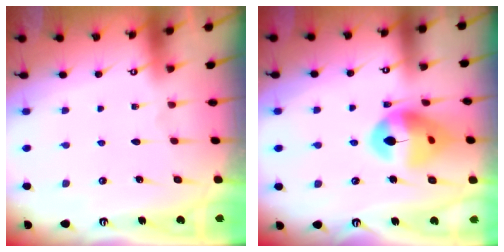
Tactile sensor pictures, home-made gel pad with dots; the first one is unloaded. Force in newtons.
{"total": 14.3, "press": 14.2, "slide": 1.7}